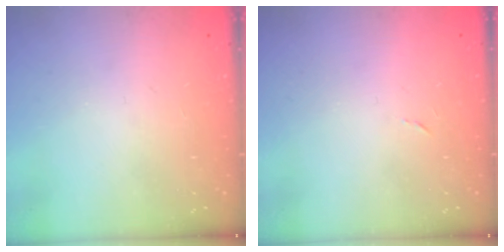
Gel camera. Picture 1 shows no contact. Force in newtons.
{"total": 2.4, "press": 2.4, "slide": 0.4}